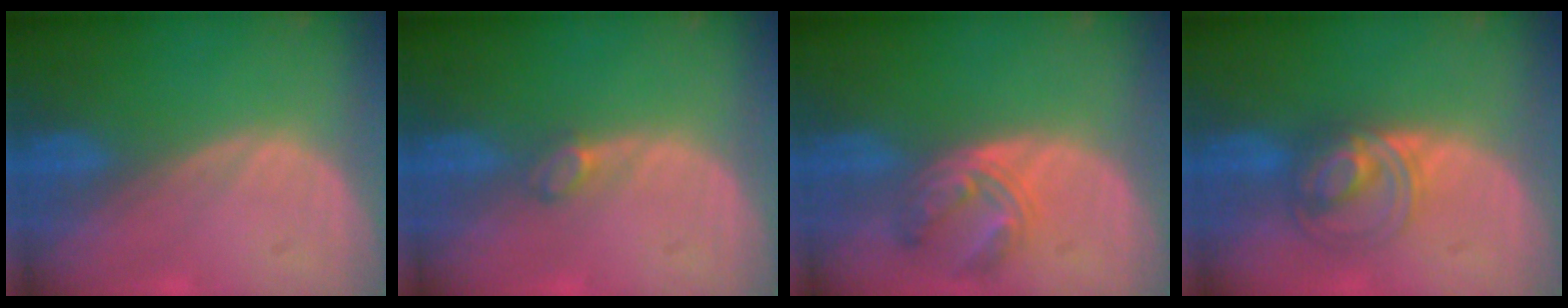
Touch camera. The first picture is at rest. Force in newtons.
{"total": 1.6, "press": 1.6, "slide": 0.2}
{"total": 5.4, "press": 5.3, "slide": 1.4}
{"total": 5.8, "press": 5.8, "slide": 0.3}